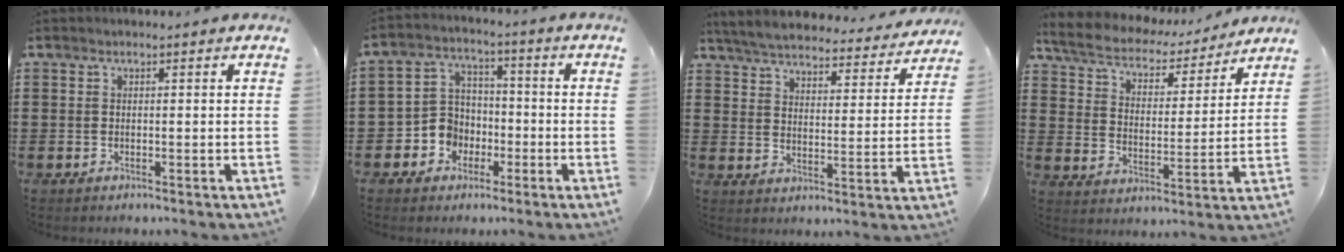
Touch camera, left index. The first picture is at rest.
{"total": 6.1, "force": [-2.1, 5.5, 1.6], "torque": [-0.056, 0.012, -0.043]}
{"total": 5.5, "force": [5.4, 0.1, 0.8], "torque": [-0.043, -0.039, 0.091]}
{"total": 5.4, "force": [5.2, 1.2, 1.2], "torque": [-0.050, -0.033, 0.085]}